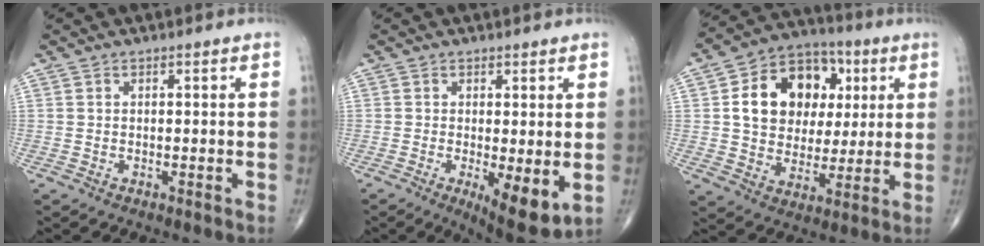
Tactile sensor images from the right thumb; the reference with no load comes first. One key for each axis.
{"total": 8.1, "fx": -1.5, "fy": 2.6, "fz": 7.5, "tx": -0.110, "ty": -0.025, "tz": -0.018}
{"total": 17.4, "fx": 4.0, "fy": 13.3, "fz": 10.4, "tx": -0.136, "ty": 0.009, "tz": 0.066}